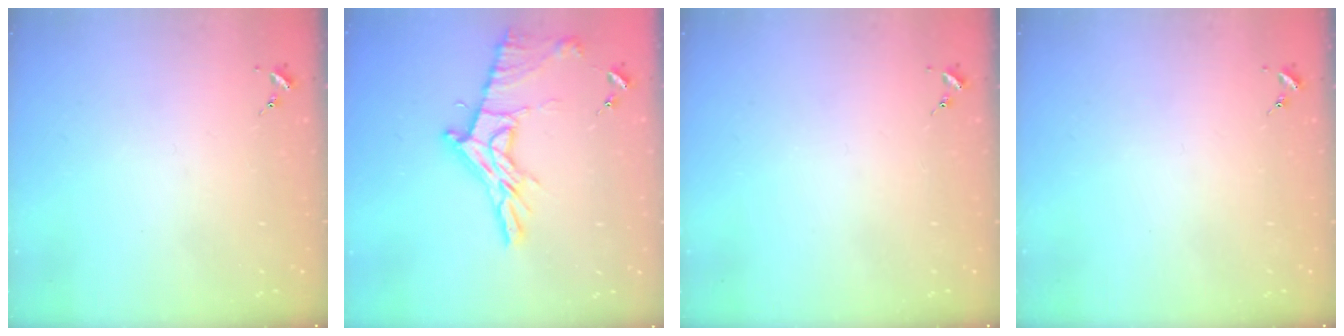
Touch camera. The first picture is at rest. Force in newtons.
{"total": 15.9, "press": 15.9, "slide": 1.4}
{"total": 0.0}
{"total": 0.0}